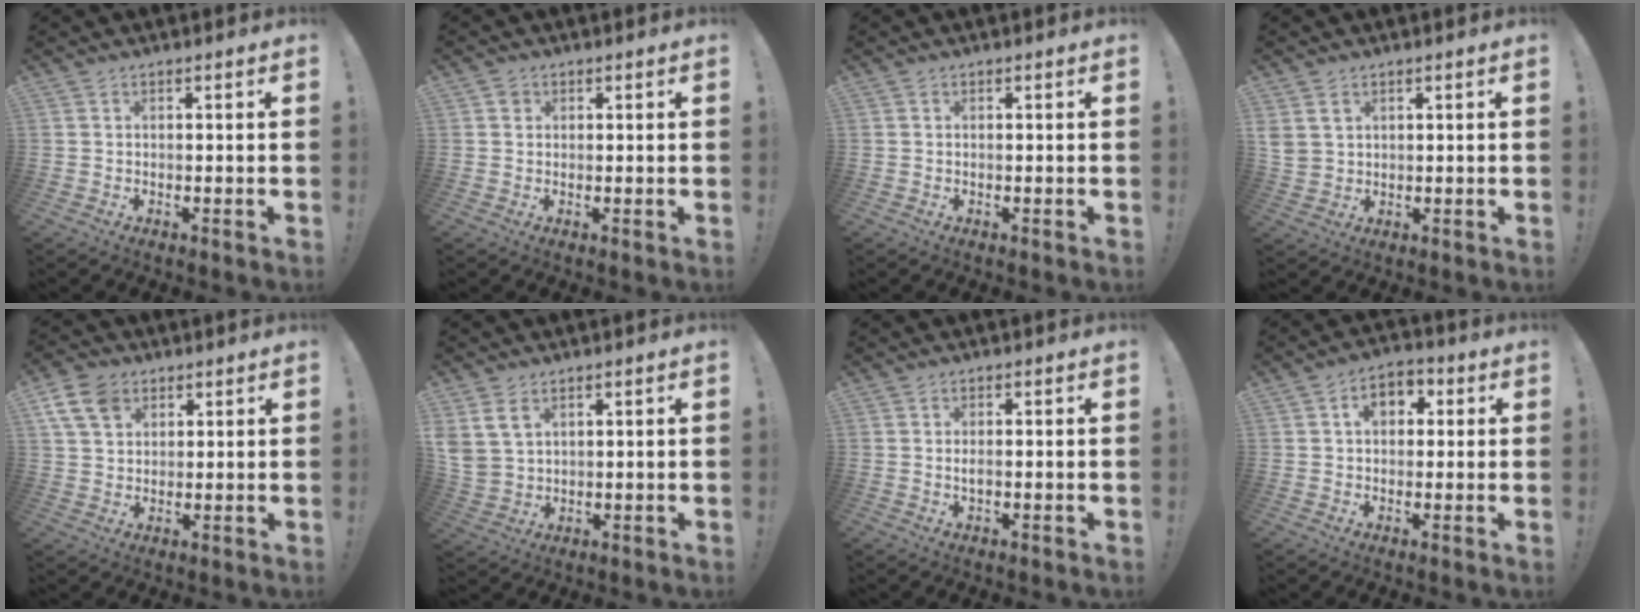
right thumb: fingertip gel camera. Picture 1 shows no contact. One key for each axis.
{"total": 1.7, "fx": 0.7, "fy": 1.6, "fz": 0.4, "tx": -0.001, "ty": 0.000, "tz": 0.011}
{"total": 0.0}
{"total": 4.2, "fx": 2.0, "fy": 3.3, "fz": 1.7, "tx": -0.021, "ty": -0.003, "tz": 0.040}
{"total": 9.5, "fx": 4.8, "fy": 6.7, "fz": 4.7, "tx": -0.088, "ty": -0.015, "tz": 0.095}
{"total": 7.4, "fx": 3.8, "fy": 4.8, "fz": 4.1, "tx": -0.075, "ty": -0.009, "tz": 0.078}
{"total": 1.1, "fx": -0.2, "fy": 0.3, "fz": 1.0, "tx": -0.014, "ty": -0.002, "tz": -0.006}
{"total": 6.9, "fx": 1.5, "fy": 5.2, "fz": 4.3, "tx": -0.058, "ty": 0.008, "tz": 0.024}